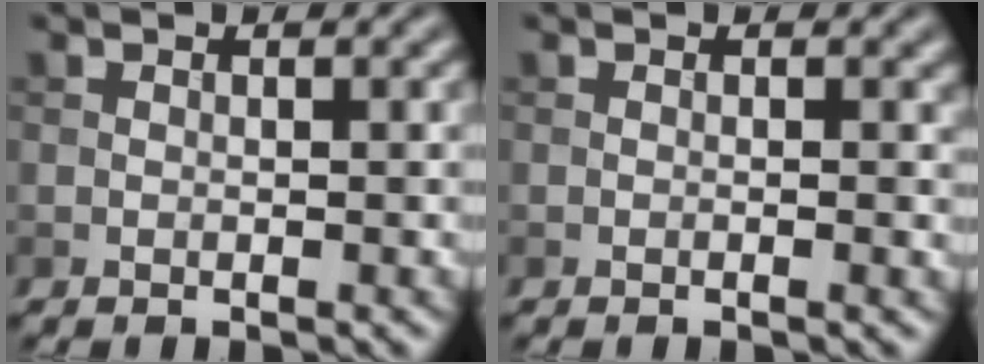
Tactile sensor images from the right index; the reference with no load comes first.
{"total": 0.5, "force": [0.0, 0.1, 0.5], "torque": [-0.007, -0.003, 0.000]}